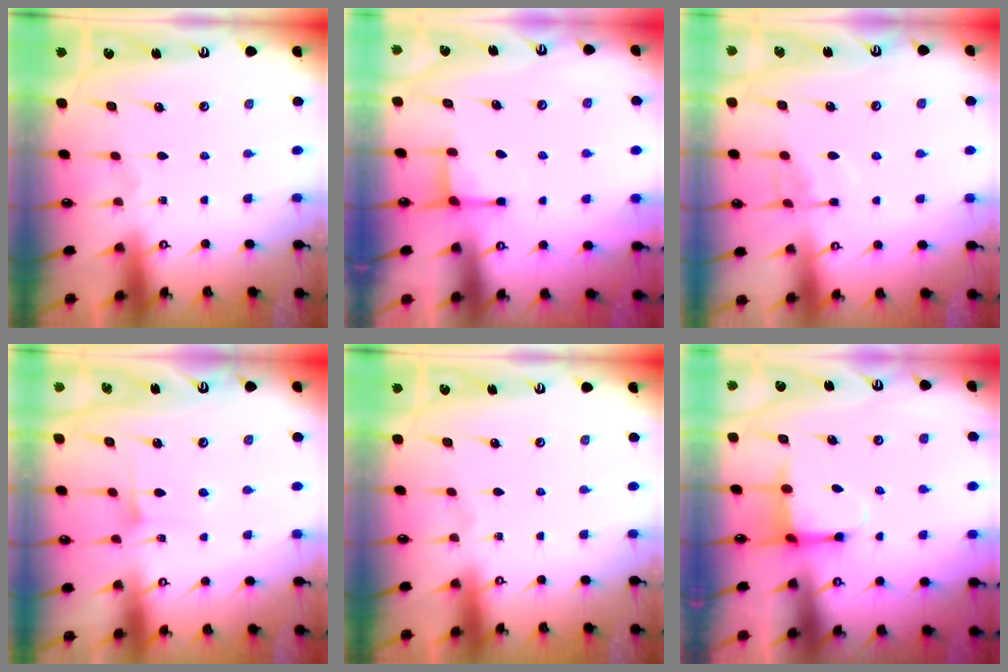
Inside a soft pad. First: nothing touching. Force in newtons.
{"total": 2.4, "press": 2.4, "slide": 0.3}
{"total": 6.4, "press": 6.3, "slide": 0.6}
{"total": 6.0, "press": 6.0, "slide": 0.6}
{"total": 0.0}
{"total": 3.7, "press": 3.5, "slide": 1.4}